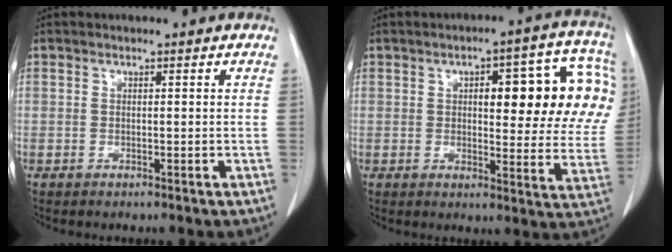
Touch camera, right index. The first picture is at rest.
{"total": 17.8, "force": [4.3, 5.4, 16.4], "torque": [-0.186, 0.029, 0.050]}